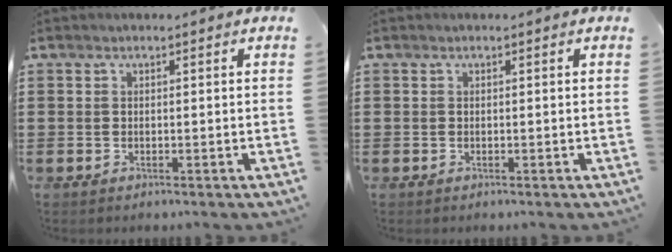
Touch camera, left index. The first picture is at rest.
{"total": 0.0}